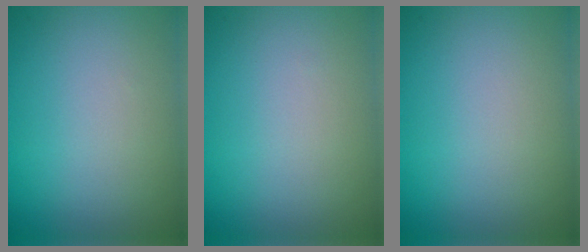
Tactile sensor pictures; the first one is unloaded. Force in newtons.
{"total": 0.0}
{"total": 0.0}